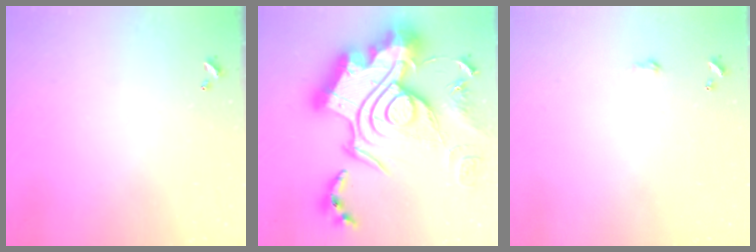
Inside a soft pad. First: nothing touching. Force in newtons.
{"total": 0.6, "press": 0.6, "slide": 0.0}
{"total": 1.8, "press": 1.8, "slide": 0.3}